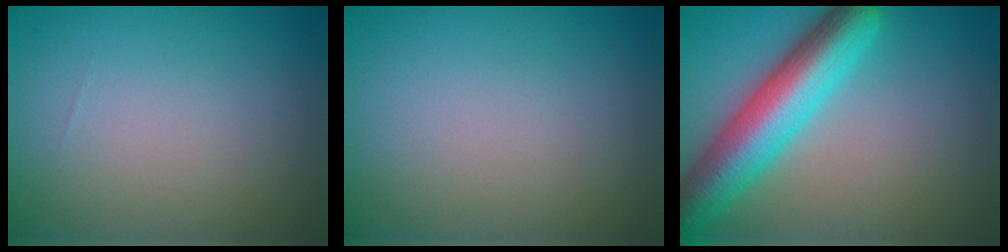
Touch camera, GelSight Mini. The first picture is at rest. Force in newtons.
{"total": 0.0}
{"total": 8.1, "press": 8.1, "slide": 0.4}